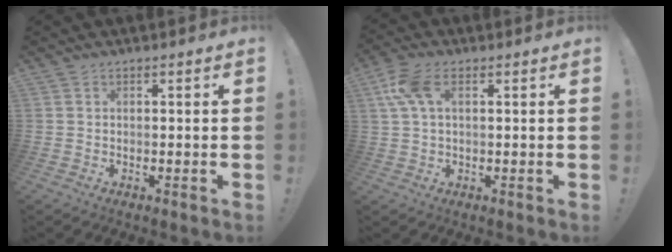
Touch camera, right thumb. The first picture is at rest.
{"total": 8.2, "force": [2.6, 4.1, 6.6], "torque": [-0.137, 0.008, 0.052]}